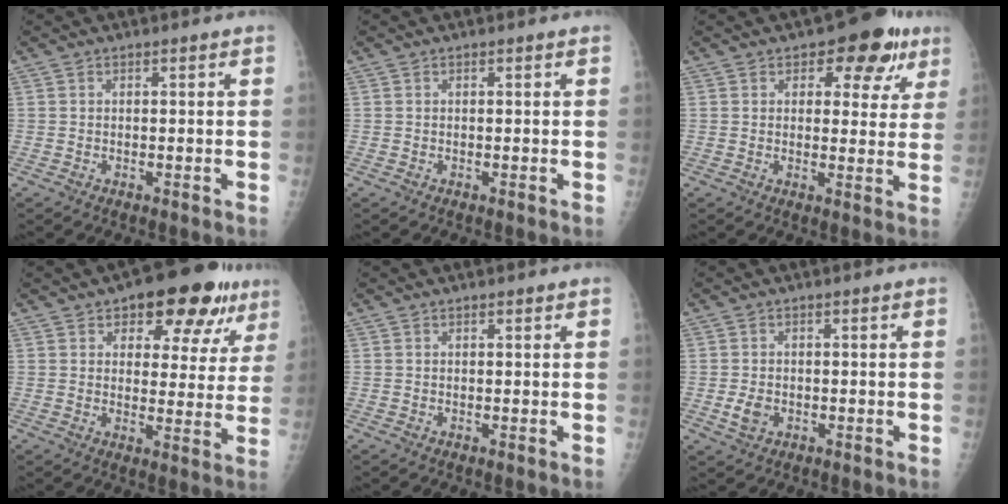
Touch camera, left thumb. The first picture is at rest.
{"total": 0.0}
{"total": 9.7, "force": [5.2, 5.6, 6.1], "torque": [-0.022, -0.014, 0.058]}
{"total": 14.6, "force": [8.4, 7.3, 9.4], "torque": [-0.066, -0.022, 0.109]}
{"total": 0.7, "force": [0.5, 0.2, 0.4], "torque": [-0.006, -0.002, 0.007]}
{"total": 2.7, "force": [-0.6, 2.0, 1.8], "torque": [-0.032, -0.001, -0.008]}